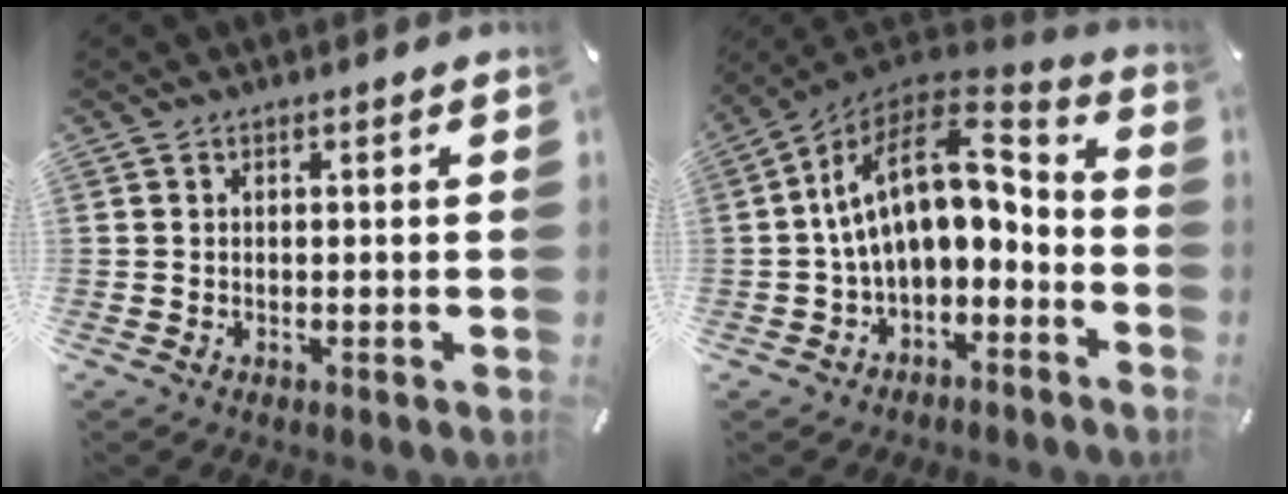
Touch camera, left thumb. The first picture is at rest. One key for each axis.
{"total": 16.7, "fx": 2.0, "fy": 10.1, "fz": 13.1, "tx": -0.245, "ty": -0.008, "tz": 0.030}